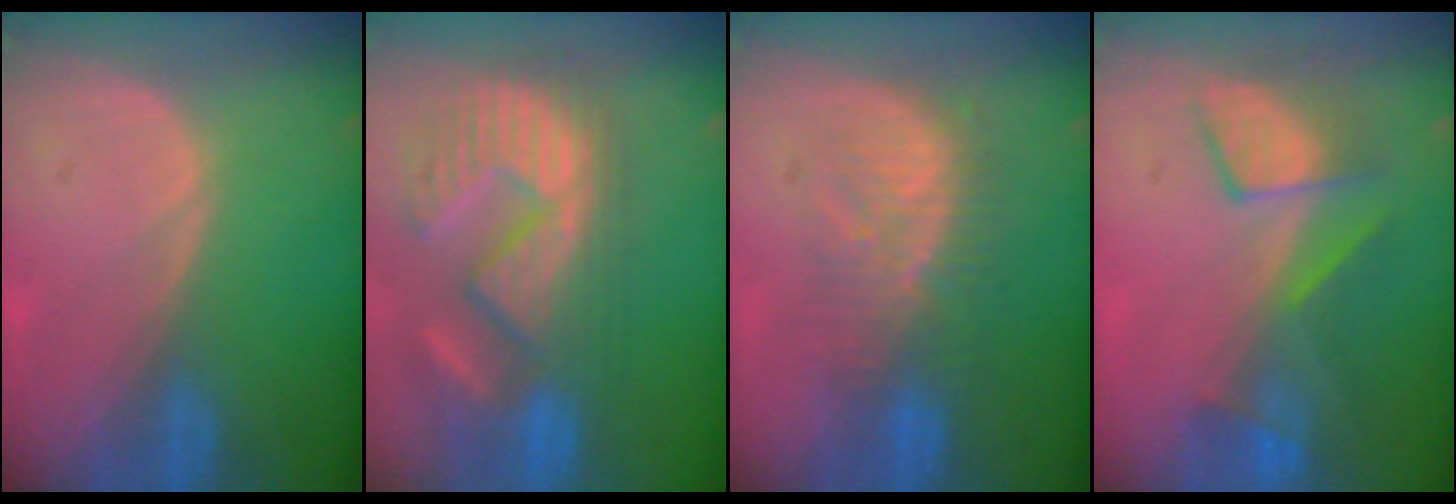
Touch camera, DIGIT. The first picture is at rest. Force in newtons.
{"total": 12.6, "press": 11.8, "slide": 4.4}
{"total": 7.9, "press": 7.8, "slide": 1.6}
{"total": 7.7, "press": 7.3, "slide": 2.5}